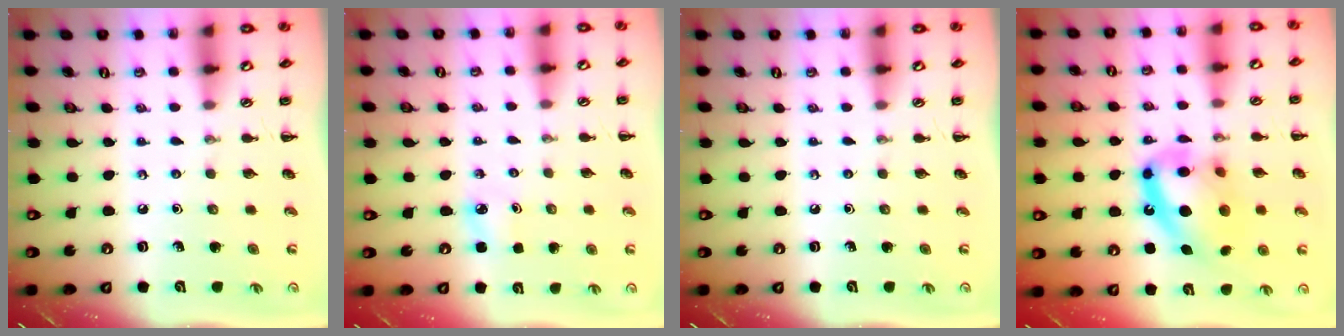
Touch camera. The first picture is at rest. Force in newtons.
{"total": 3.6, "press": 3.4, "slide": 1.1}
{"total": 0.0}
{"total": 16.5, "press": 16.0, "slide": 4.0}